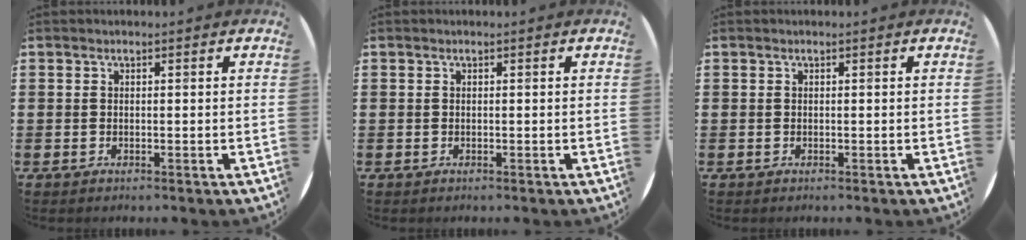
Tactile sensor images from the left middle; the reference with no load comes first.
{"total": 0.0}
{"total": 0.0}